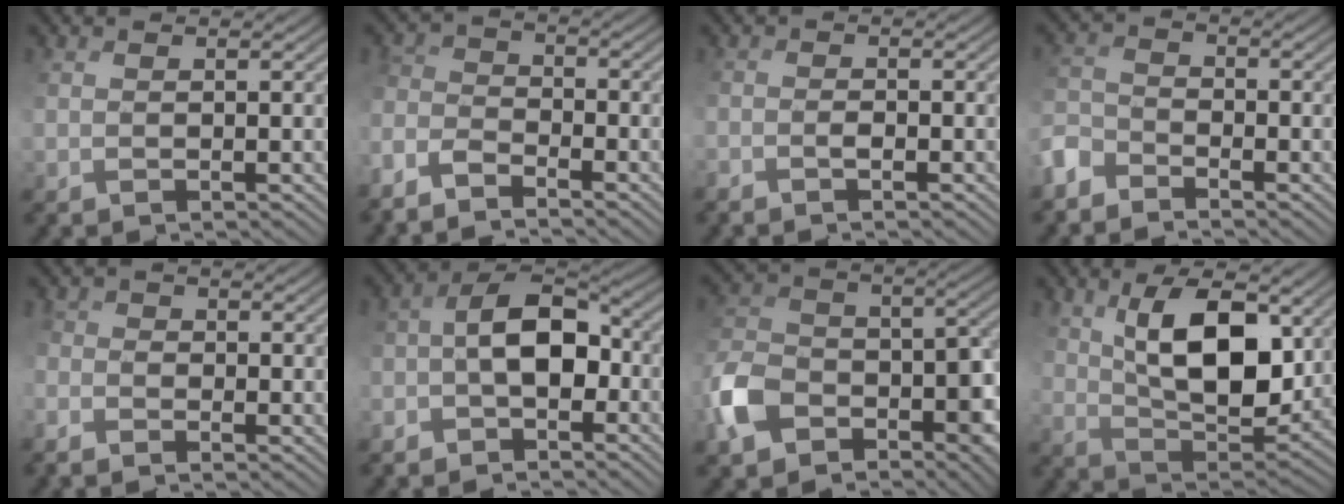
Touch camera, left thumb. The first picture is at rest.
{"total": 5.2, "force": [-4.4, 1.3, 2.5], "torque": [-0.069, -0.003, -0.094]}
{"total": 1.3, "force": [-1.0, -0.1, 0.8], "torque": [-0.012, 0.006, -0.018]}
{"total": 4.0, "force": [-3.4, 1.6, 1.3], "torque": [-0.044, 0.005, -0.082]}
{"total": 2.6, "force": [-1.8, 1.3, 1.4], "torque": [-0.038, -0.003, -0.032]}
{"total": 6.8, "force": [-2.1, 3.5, 5.4], "torque": [-0.104, 0.004, -0.047]}
{"total": 12.2, "force": [-5.3, 7.8, 7.9], "torque": [-0.181, -0.018, -0.107]}
{"total": 10.4, "force": [4.5, 4.9, 7.9], "torque": [-0.142, -0.002, 0.090]}